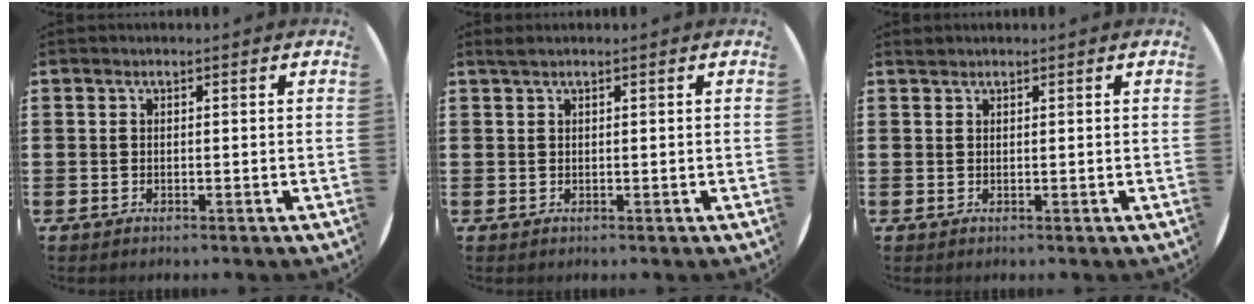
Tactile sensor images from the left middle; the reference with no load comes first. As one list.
[{"total": 0.5, "force": [0.4, -0.1, 0.3], "torque": [-0.006, 0.000, 0.008]}, {"total": 0.5, "force": [0.5, 0.0, -0.1], "torque": [0.000, 0.002, 0.011]}]